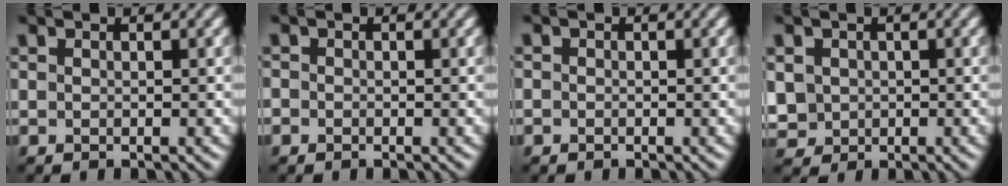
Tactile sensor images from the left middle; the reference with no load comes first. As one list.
[{"total": 1.0, "force": [-0.1, 0.9, 0.2], "torque": [0.003, 0.003, -0.018]}, {"total": 0.9, "force": [-0.1, 0.9, 0.2], "torque": [0.001, 0.002, -0.014]}, {"total": 4.1, "force": [0.5, 3.8, 1.6], "torque": [-0.054, 0.015, 0.008]}]